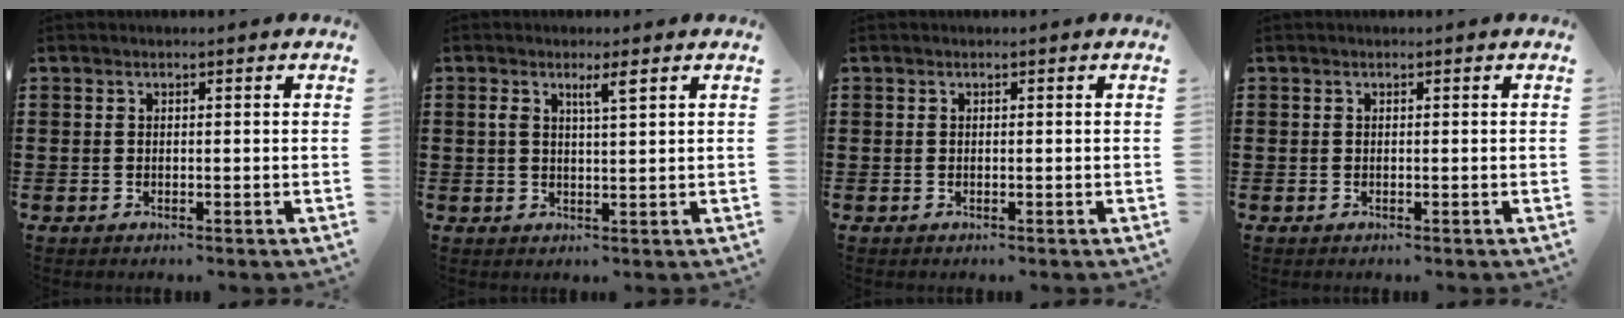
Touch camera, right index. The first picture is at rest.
{"total": 2.9, "force": [1.5, 0.5, 2.4], "torque": [-0.051, 0.003, 0.024]}
{"total": 0.0}
{"total": 0.0}